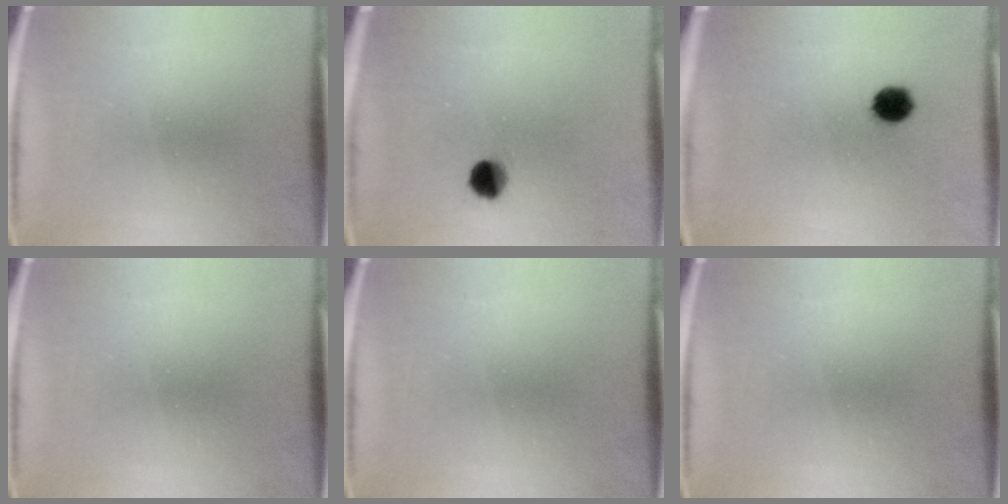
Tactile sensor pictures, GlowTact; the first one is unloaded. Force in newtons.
{"total": 4.5}
{"total": 4.6}
{"total": 0.0}
{"total": 0.0}
{"total": 0.0}